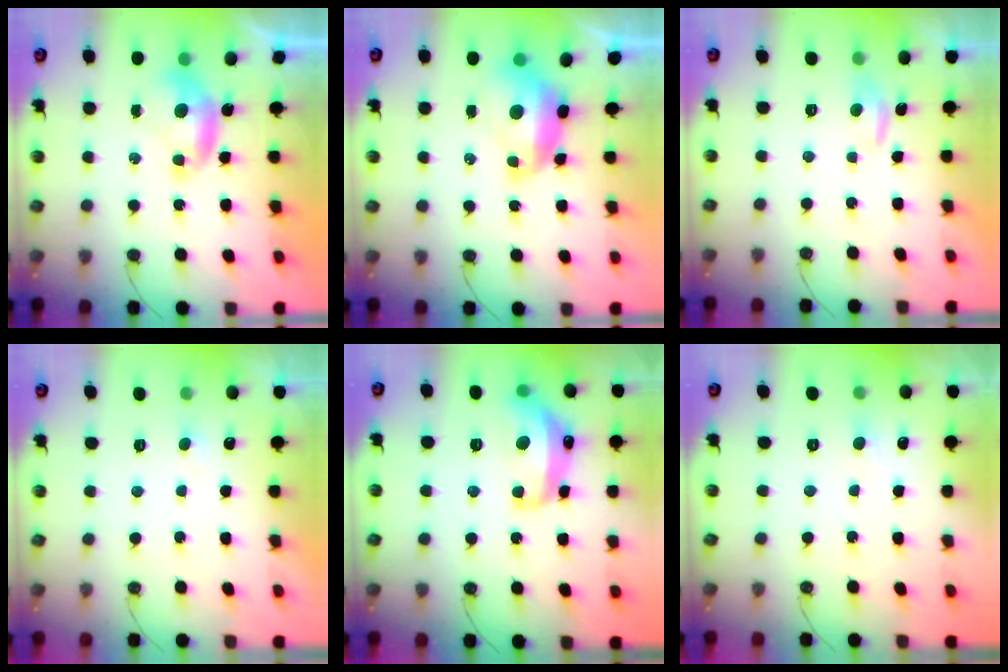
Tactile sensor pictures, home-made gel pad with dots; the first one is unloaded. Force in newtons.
{"total": 2.8, "press": 2.7, "slide": 0.7}
{"total": 1.3, "press": 1.2, "slide": 0.5}
{"total": 2.8, "press": 2.7, "slide": 0.4}
{"total": 9.5, "press": 9.4, "slide": 1.0}
{"total": 1.1, "press": 0.9, "slide": 0.6}